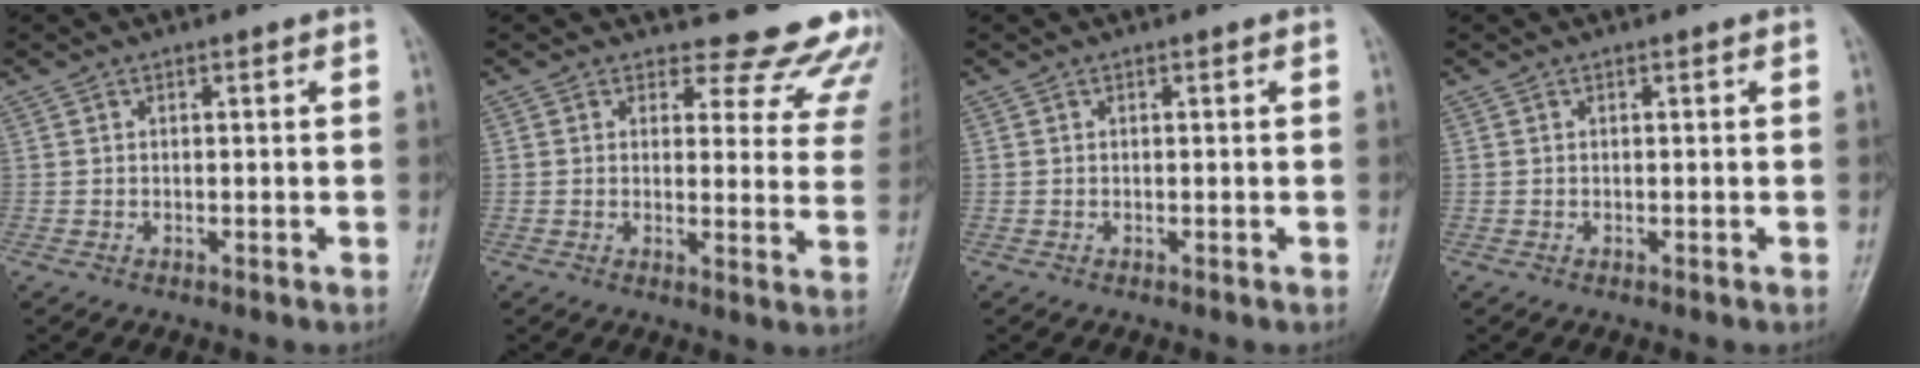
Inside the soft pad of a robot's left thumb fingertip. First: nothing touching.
{"total": 14.2, "force": [13.1, 5.1, 2.0], "torque": [0.029, -0.115, 0.120]}
{"total": 0.0}
{"total": 0.0}